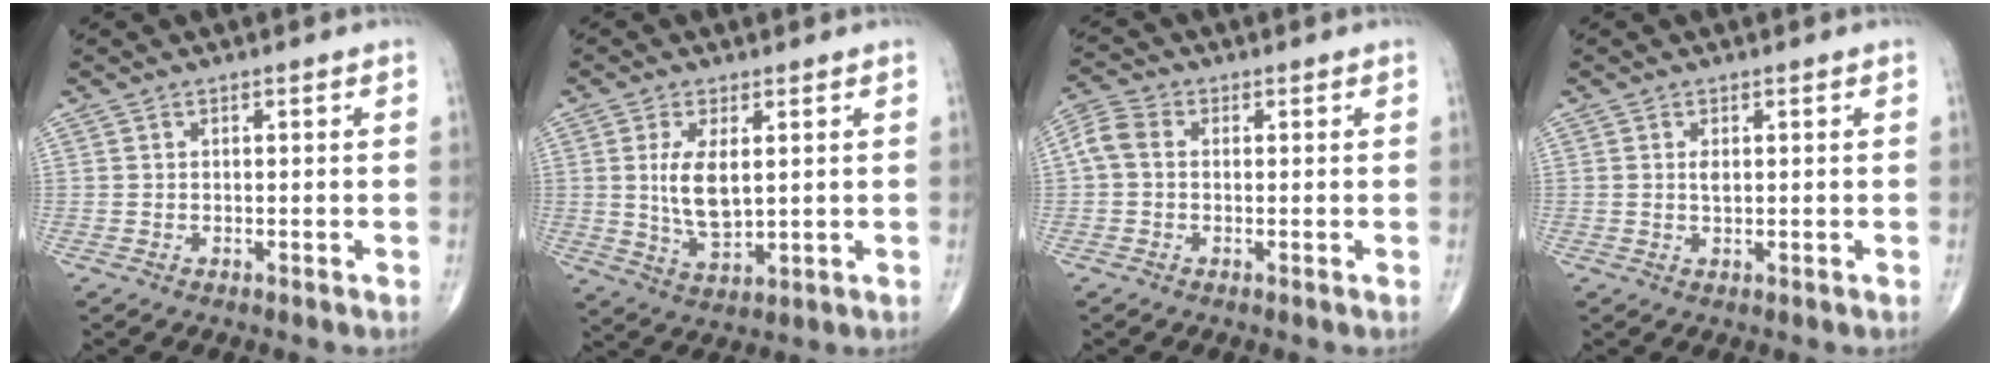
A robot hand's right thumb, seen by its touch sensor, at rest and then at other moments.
{"total": 8.1, "force": [1.3, 3.8, 7.1], "torque": [-0.135, -0.019, 0.035]}
{"total": 4.7, "force": [0.2, 3.5, 3.2], "torque": [-0.072, 0.016, -0.005]}
{"total": 1.4, "force": [0.3, 0.7, 1.2], "torque": [-0.019, -0.001, 0.005]}